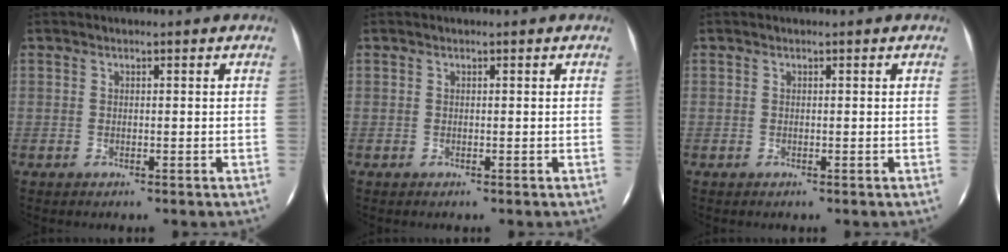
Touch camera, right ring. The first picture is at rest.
{"total": 0.0}
{"total": 0.0}